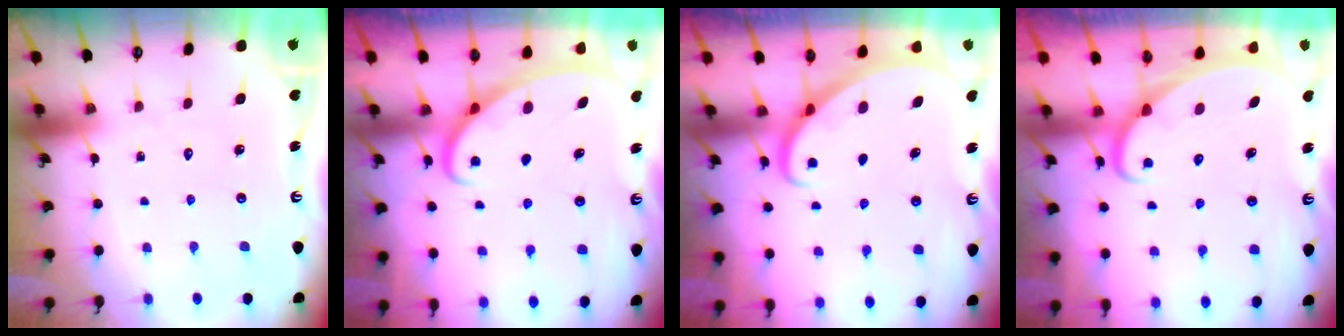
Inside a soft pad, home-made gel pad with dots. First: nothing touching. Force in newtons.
{"total": 3.0, "press": 2.9, "slide": 0.3}
{"total": 2.9, "press": 2.9, "slide": 0.2}
{"total": 2.5, "press": 2.5, "slide": 0.3}